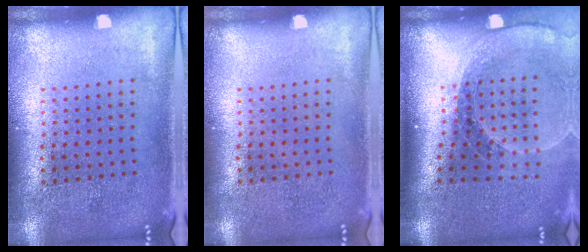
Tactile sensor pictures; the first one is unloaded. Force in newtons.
{"total": 0.0}
{"total": 1.8, "press": 1.7, "slide": 0.6}